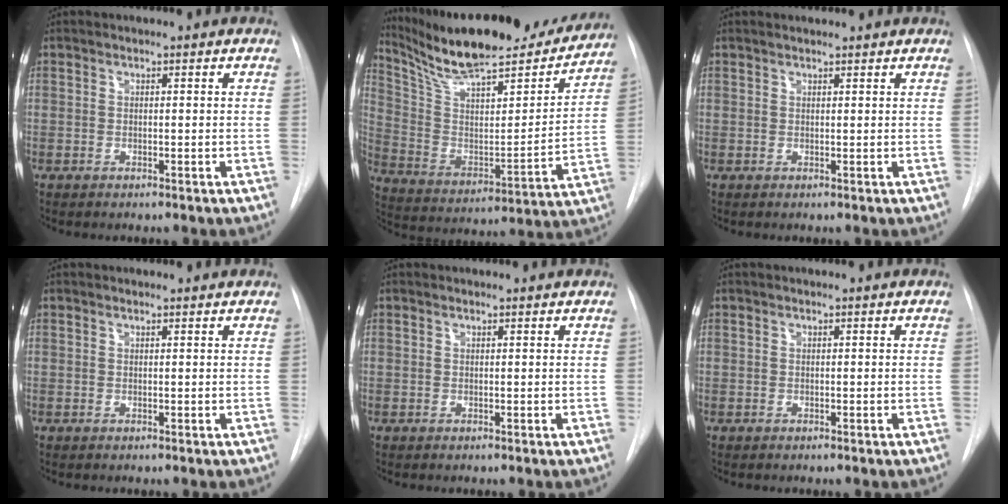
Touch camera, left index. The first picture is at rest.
{"total": 26.3, "force": [23.0, 5.0, 11.6], "torque": [-0.195, -0.020, 0.346]}
{"total": 2.8, "force": [2.7, 0.2, 0.7], "torque": [-0.011, 0.022, 0.038]}
{"total": 2.2, "force": [2.2, 0.3, 0.2], "torque": [-0.010, 0.014, 0.026]}
{"total": 1.7, "force": [1.7, 0.1, 0.1], "torque": [-0.009, 0.013, 0.021]}
{"total": 0.0}